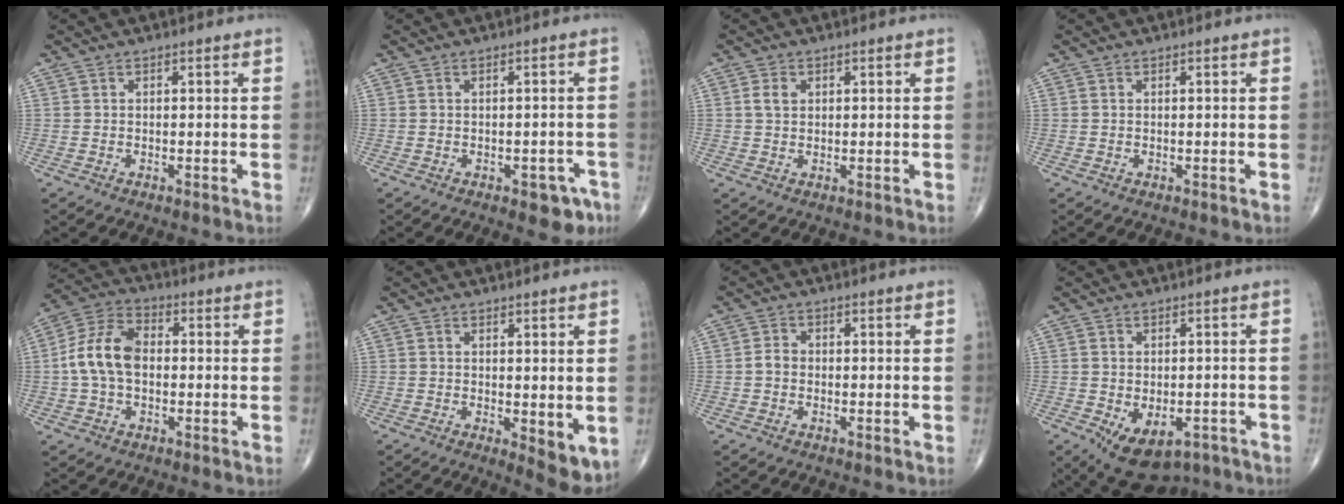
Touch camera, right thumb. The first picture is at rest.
{"total": 4.5, "force": [-2.4, 2.4, 3.0], "torque": [-0.014, 0.012, -0.025]}
{"total": 2.4, "force": [0.7, 1.7, 1.5], "torque": [-0.027, 0.003, 0.014]}
{"total": 0.0}
{"total": 10.6, "force": [-0.3, 7.0, 8.0], "torque": [-0.153, 0.031, -0.015]}
{"total": 5.8, "force": [-0.4, 2.2, 5.3], "torque": [-0.066, -0.017, 0.001]}
{"total": 2.0, "force": [-0.4, 1.6, 1.1], "torque": [-0.015, 0.007, -0.012]}
{"total": 11.2, "force": [-5.4, 6.9, 7.1], "torque": [-0.102, 0.011, -0.066]}